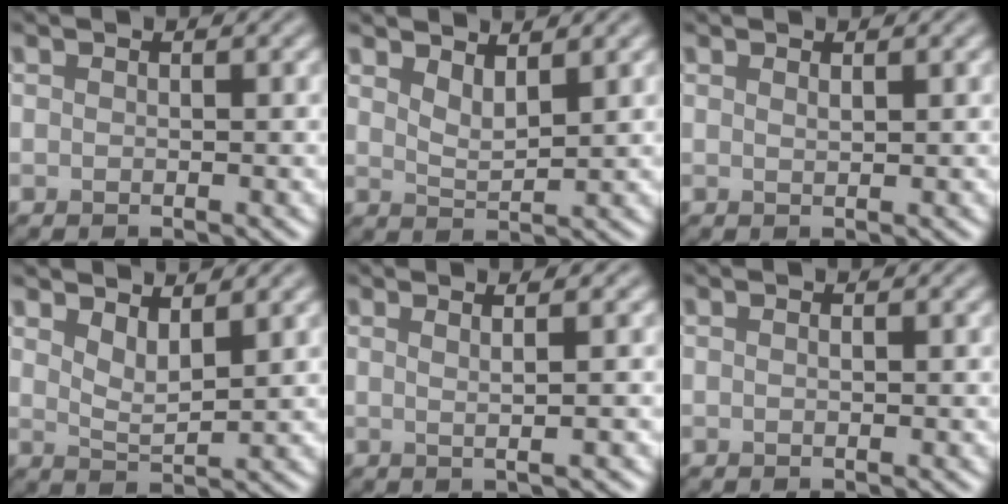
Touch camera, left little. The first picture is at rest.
{"total": 2.4, "force": [1.9, 0.6, 1.4], "torque": [-0.024, -0.007, 0.037]}
{"total": 0.6, "force": [0.5, 0.1, 0.3], "torque": [-0.003, -0.002, 0.009]}
{"total": 2.7, "force": [1.9, 0.7, 1.7], "torque": [-0.031, -0.011, 0.037]}
{"total": 3.5, "force": [1.4, 1.2, 2.9], "torque": [-0.030, 0.010, -0.012]}
{"total": 0.0}